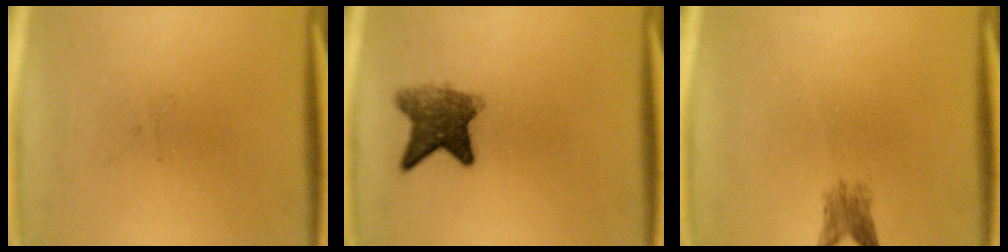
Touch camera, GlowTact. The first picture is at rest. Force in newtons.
{"total": 6.5}
{"total": 2.5}